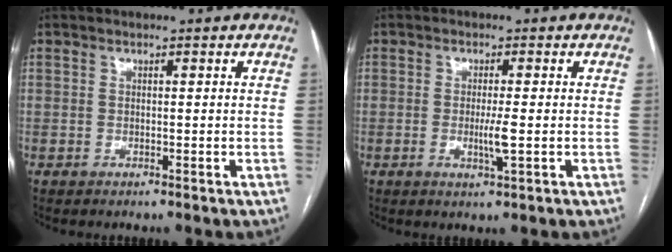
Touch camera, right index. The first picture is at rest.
{"total": 3.2, "force": [-0.5, 0.0, 3.2], "torque": [-0.064, -0.008, -0.008]}